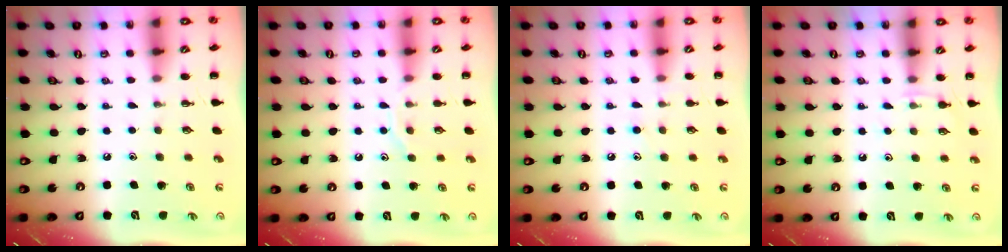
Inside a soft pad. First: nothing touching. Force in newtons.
{"total": 7.5, "press": 7.4, "slide": 0.7}
{"total": 6.8, "press": 6.5, "slide": 2.0}
{"total": 4.4, "press": 4.2, "slide": 1.4}